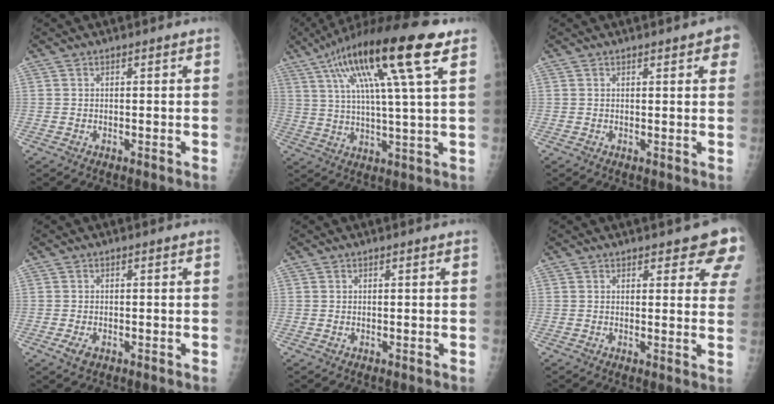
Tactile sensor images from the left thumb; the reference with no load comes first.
{"total": 20.3, "force": [9.4, 2.8, 17.8], "torque": [-0.311, 0.004, 0.153]}
{"total": 4.2, "force": [2.3, 1.2, 3.3], "torque": [-0.024, -0.003, 0.022]}
{"total": 2.4, "force": [-1.0, 1.4, 1.7], "torque": [-0.032, 0.000, -0.016]}
{"total": 0.5, "force": [0.2, 0.2, 0.4], "torque": [-0.006, 0.001, 0.004]}
{"total": 8.3, "force": [6.5, 3.0, 4.1], "torque": [-0.007, -0.029, 0.059]}